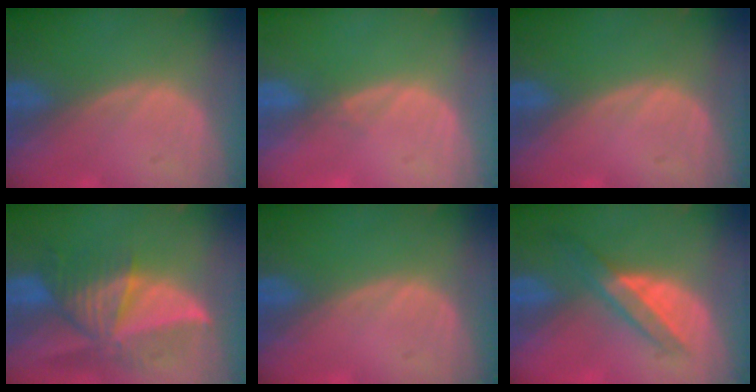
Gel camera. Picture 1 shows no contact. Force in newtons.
{"total": 0.6, "press": 0.6, "slide": 0.2}
{"total": 0.0}
{"total": 9.6, "press": 8.6, "slide": 4.3}
{"total": 0.0}
{"total": 5.9, "press": 5.3, "slide": 2.6}